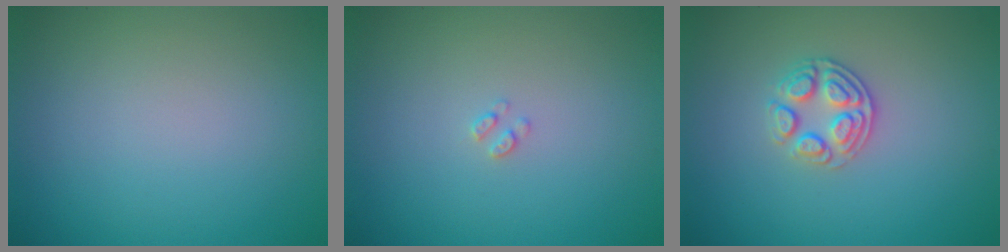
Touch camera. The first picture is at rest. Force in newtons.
{"total": 0.7, "press": 0.6, "slide": 0.1}
{"total": 2.7, "press": 2.5, "slide": 0.9}